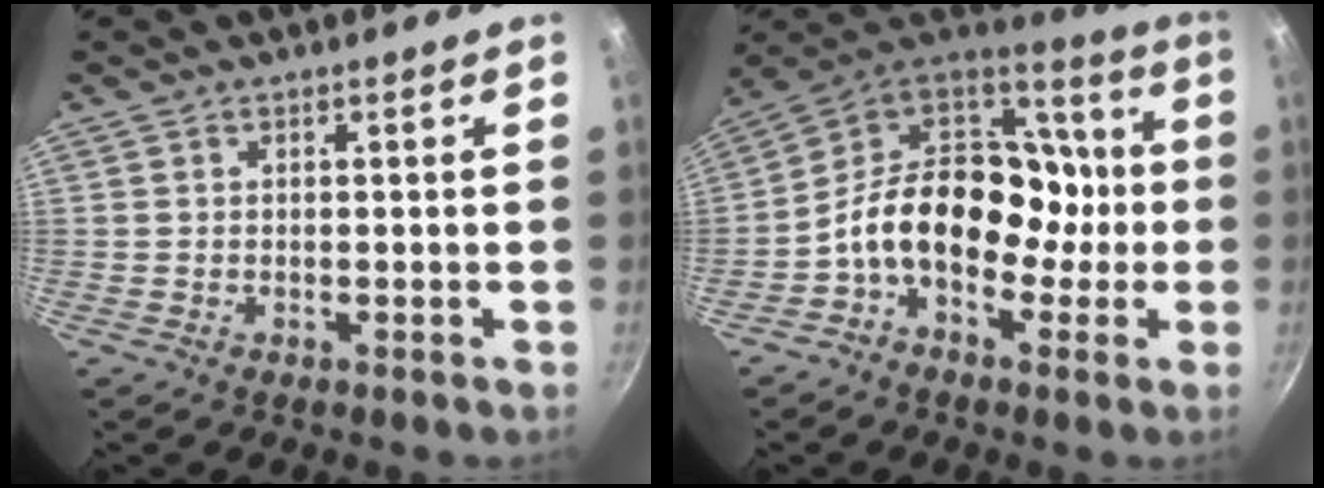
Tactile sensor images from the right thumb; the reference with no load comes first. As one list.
[{"total": 19.4, "force": [-3.1, 13.9, 13.1], "torque": [-0.163, 0.065, -0.069]}]